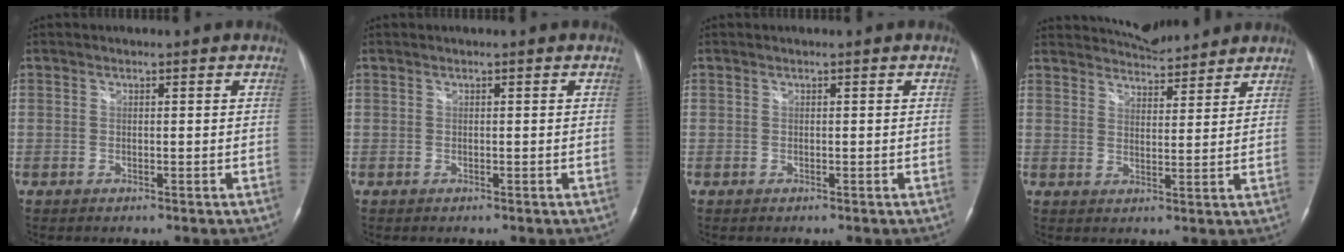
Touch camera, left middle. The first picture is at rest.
{"total": 0.0}
{"total": 0.0}
{"total": 8.3, "force": [8.1, 1.3, 1.6], "torque": [-0.033, 0.009, 0.121]}